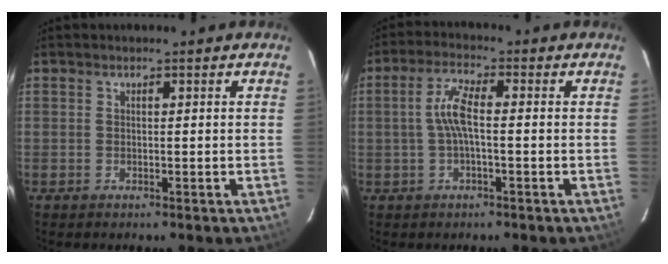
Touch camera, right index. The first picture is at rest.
{"total": 5.2, "force": [-0.4, 1.2, 5.1], "torque": [-0.109, 0.011, -0.008]}